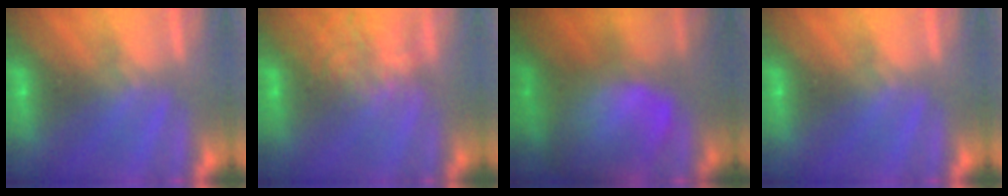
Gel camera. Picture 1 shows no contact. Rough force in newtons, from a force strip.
{"total": 2.2}
{"total": 8.6}
{"total": 0.0}